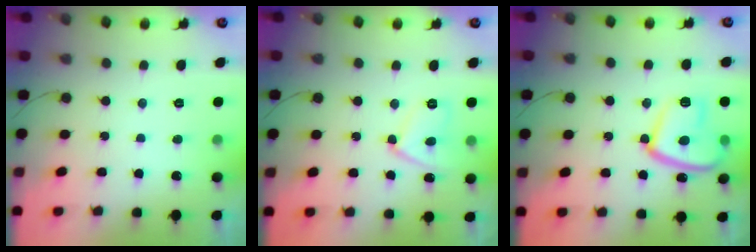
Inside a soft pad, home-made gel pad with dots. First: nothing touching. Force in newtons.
{"total": 9.7, "press": 9.6, "slide": 1.9}
{"total": 16.0, "press": 15.9, "slide": 1.4}